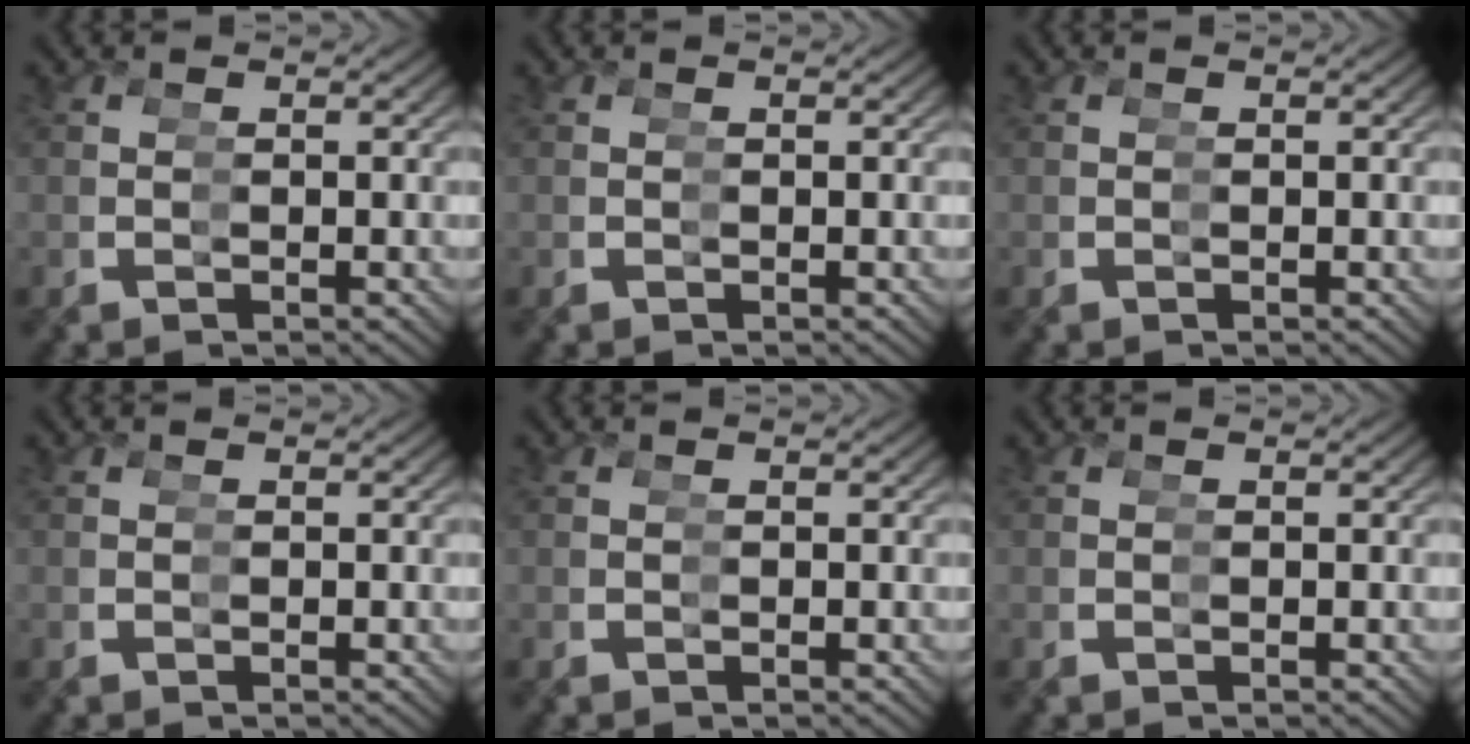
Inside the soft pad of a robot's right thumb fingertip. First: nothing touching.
{"total": 0.0}
{"total": 0.0}
{"total": 0.0}
{"total": 0.0}
{"total": 0.0}